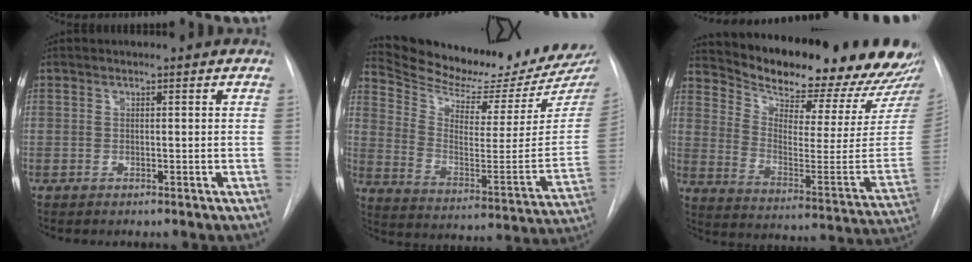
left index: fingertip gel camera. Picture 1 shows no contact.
{"total": 22.6, "force": [21.1, 2.4, 7.7], "torque": [-0.128, -0.091, 0.300]}
{"total": 25.0, "force": [22.8, 3.5, 9.6], "torque": [-0.158, -0.092, 0.306]}